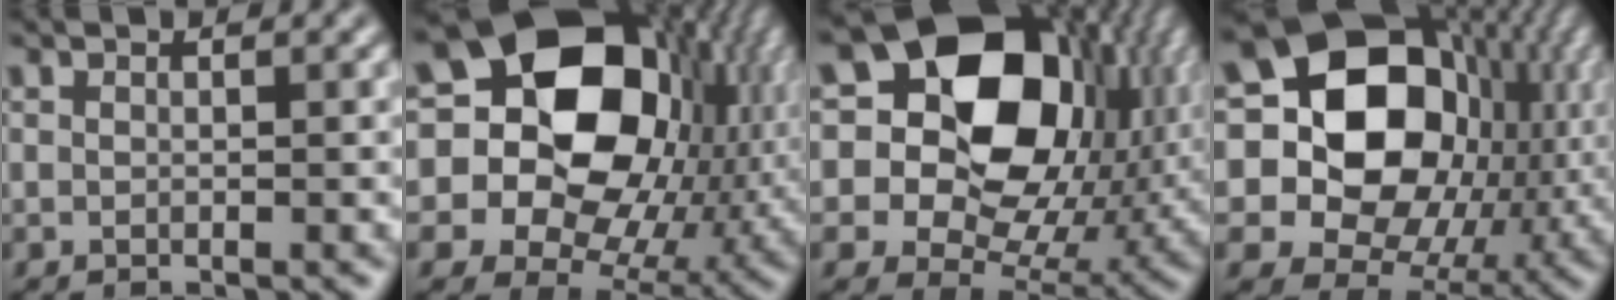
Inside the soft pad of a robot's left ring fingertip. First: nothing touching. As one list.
[{"total": 20.0, "force": [4.4, 15.3, 12.1], "torque": [-0.230, 0.032, 0.093]}, {"total": 18.3, "force": [5.0, 13.4, 11.4], "torque": [-0.206, 0.035, 0.102]}, {"total": 19.1, "force": [2.8, 15.3, 11.0], "torque": [-0.220, 0.021, 0.068]}]